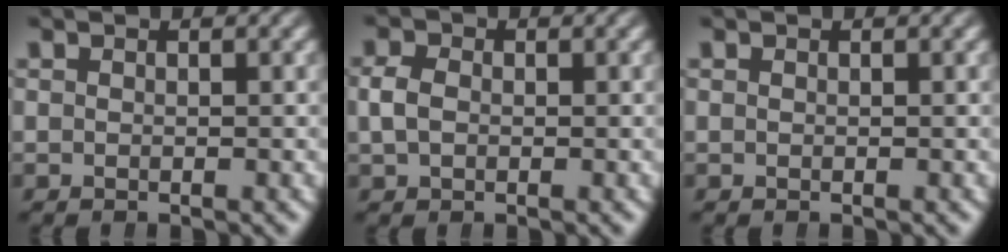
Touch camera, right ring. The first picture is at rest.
{"total": 2.3, "force": [-0.2, 1.9, 1.3], "torque": [-0.037, -0.002, -0.001]}
{"total": 0.0}